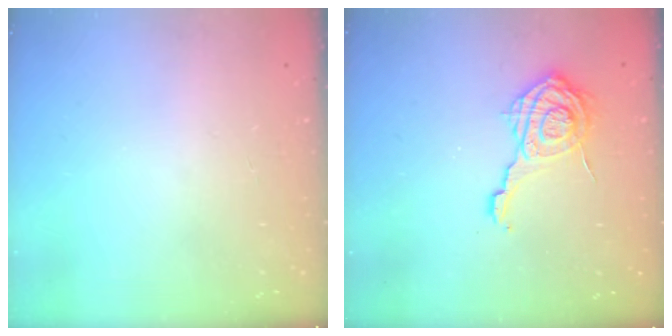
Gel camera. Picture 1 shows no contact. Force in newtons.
{"total": 12.2, "press": 12.2, "slide": 0.6}